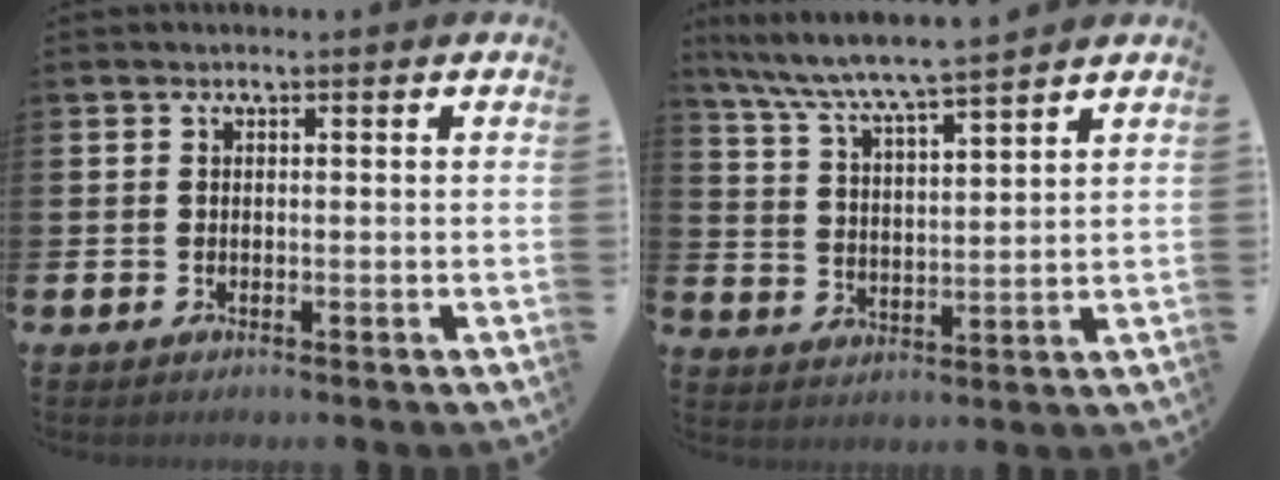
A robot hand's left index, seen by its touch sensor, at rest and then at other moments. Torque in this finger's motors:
{"motor_torque": [0.23, -0.16, 0.84, 0.17]}